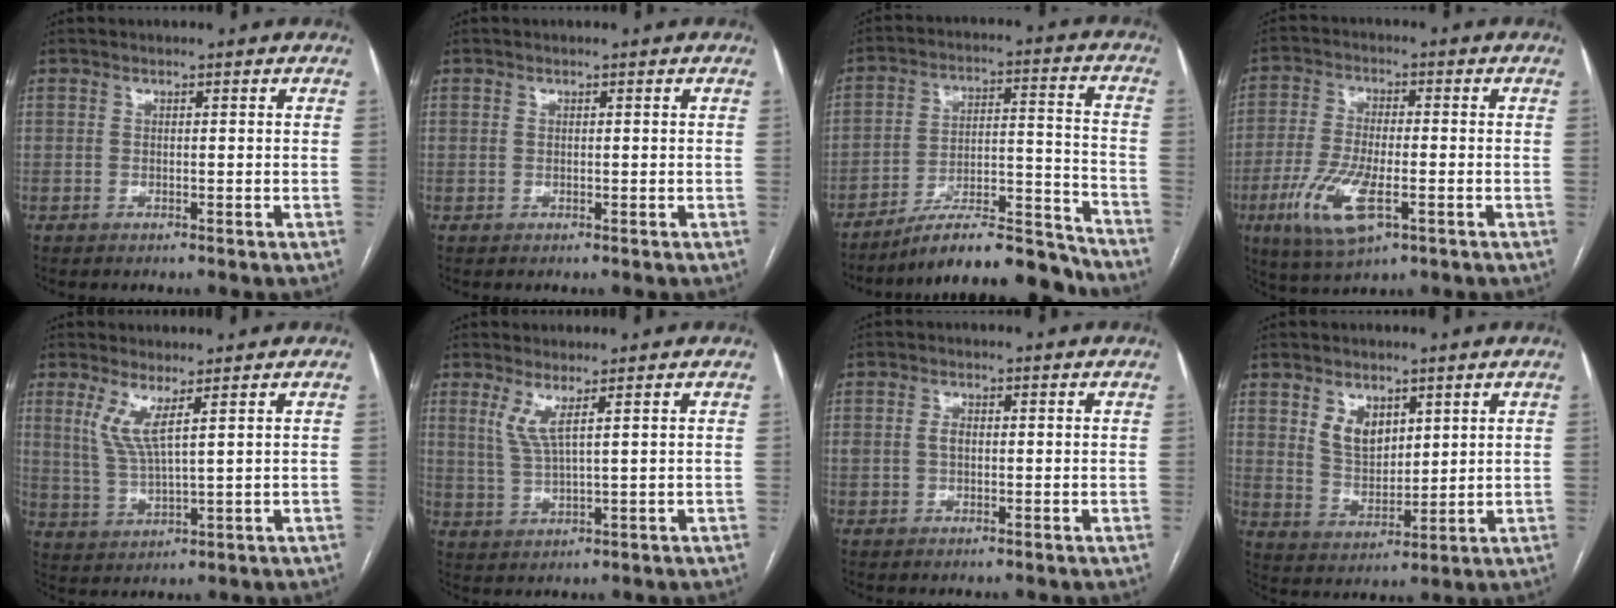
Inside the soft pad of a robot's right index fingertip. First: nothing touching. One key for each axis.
{"total": 0.6, "fx": 0.2, "fy": 0.5, "fz": 0.3, "tx": -0.006, "ty": 0.003, "tz": 0.004}
{"total": 16.0, "fx": -14.7, "fy": 1.8, "fz": 6.0, "tx": -0.083, "ty": 0.039, "tz": -0.240}
{"total": 10.6, "fx": -4.0, "fy": 3.4, "fz": 9.2, "tx": -0.194, "ty": -0.015, "tz": -0.069}
{"total": 5.4, "fx": 2.7, "fy": 0.3, "fz": 4.7, "tx": -0.103, "ty": -0.010, "tz": 0.062}
{"total": 4.0, "fx": 2.0, "fy": -0.1, "fz": 3.5, "tx": -0.078, "ty": -0.007, "tz": 0.047}
{"total": 2.0, "fx": 0.1, "fy": 1.3, "fz": 1.6, "tx": -0.033, "ty": 0.009, "tz": 0.003}
{"total": 6.5, "fx": 3.3, "fy": 4.0, "fz": 3.9, "tx": -0.076, "ty": 0.000, "tz": 0.073}